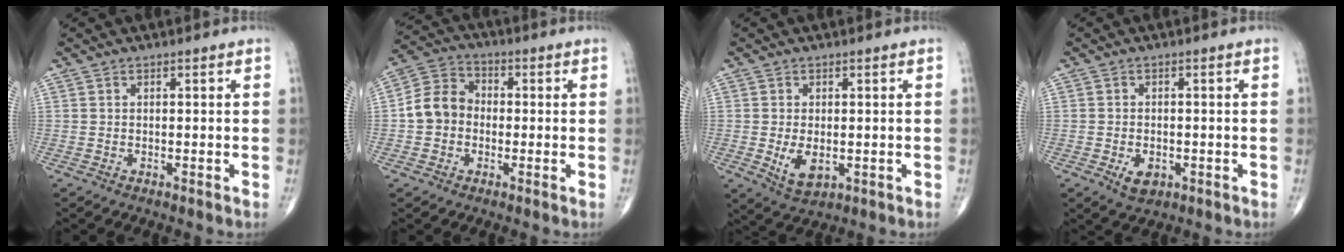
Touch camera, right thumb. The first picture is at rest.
{"total": 8.2, "force": [-0.8, 7.0, 4.3], "torque": [-0.064, 0.031, -0.030]}
{"total": 5.6, "force": [-0.8, 3.3, 4.5], "torque": [-0.073, -0.012, -0.004]}
{"total": 3.9, "force": [-1.4, 2.5, 2.6], "torque": [-0.037, 0.000, -0.016]}